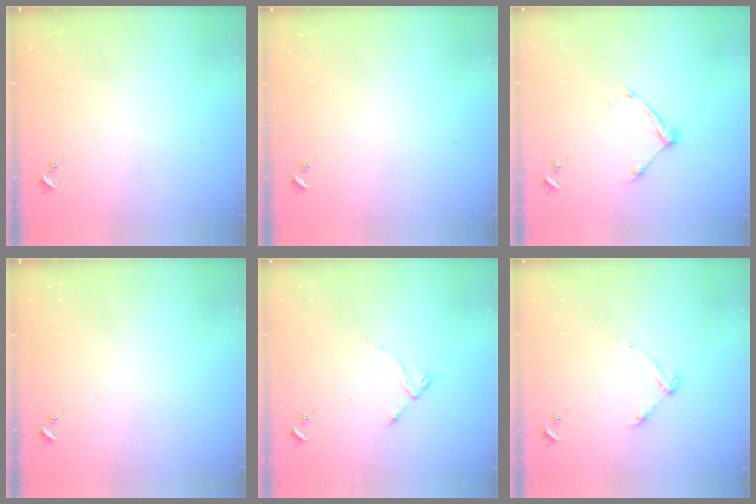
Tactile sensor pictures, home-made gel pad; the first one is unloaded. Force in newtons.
{"total": 0.0}
{"total": 8.4, "press": 8.4, "slide": 0.5}
{"total": 0.0}
{"total": 2.9, "press": 2.8, "slide": 0.4}
{"total": 3.3, "press": 3.3, "slide": 0.5}